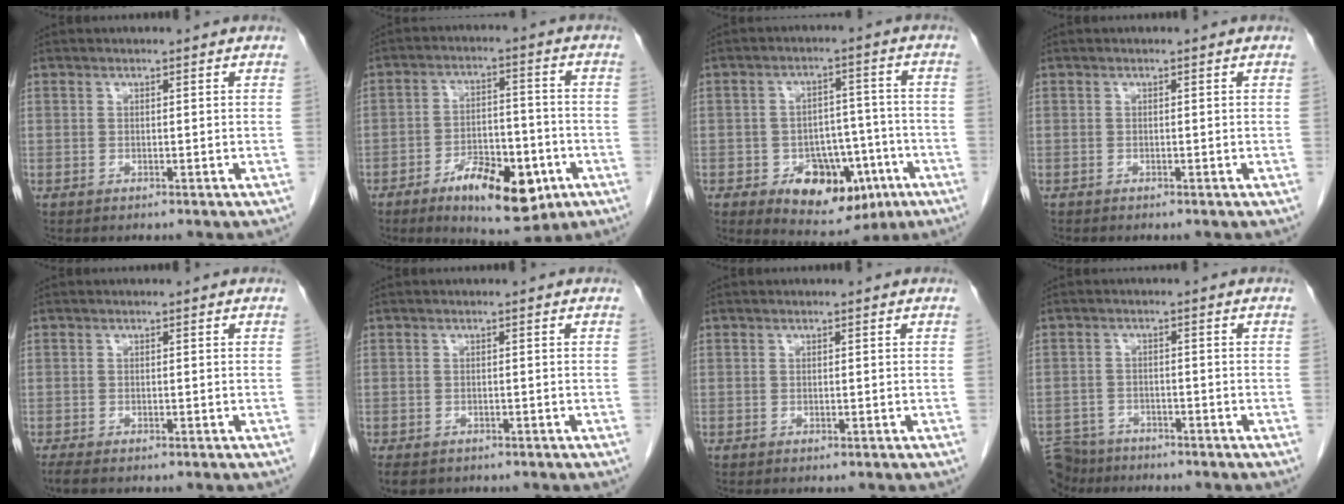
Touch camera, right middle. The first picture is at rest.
{"total": 12.2, "force": [-6.1, 4.8, 9.4], "torque": [-0.145, 0.001, -0.087]}
{"total": 11.5, "force": [-5.1, 6.7, 7.8], "torque": [-0.105, 0.012, -0.065]}
{"total": 0.0}
{"total": 1.8, "force": [-1.4, 0.4, 1.1], "torque": [-0.026, -0.008, -0.022]}
{"total": 6.1, "force": [-4.1, 3.7, 2.5], "torque": [-0.054, -0.008, -0.055]}
{"total": 0.0}
{"total": 6.9, "force": [-6.1, 3.1, 0.3], "torque": [-0.009, 0.004, -0.104]}